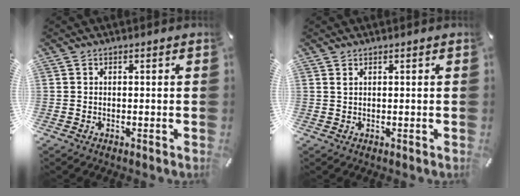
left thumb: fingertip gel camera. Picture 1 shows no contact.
{"total": 0.7, "force": [0.4, 0.1, 0.6], "torque": [-0.012, -0.001, 0.008]}